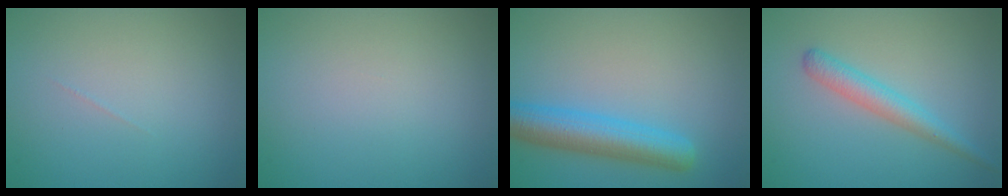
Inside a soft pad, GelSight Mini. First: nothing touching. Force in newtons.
{"total": 0.0}
{"total": 5.3, "press": 5.3, "slide": 0.3}
{"total": 2.7, "press": 2.7, "slide": 0.0}